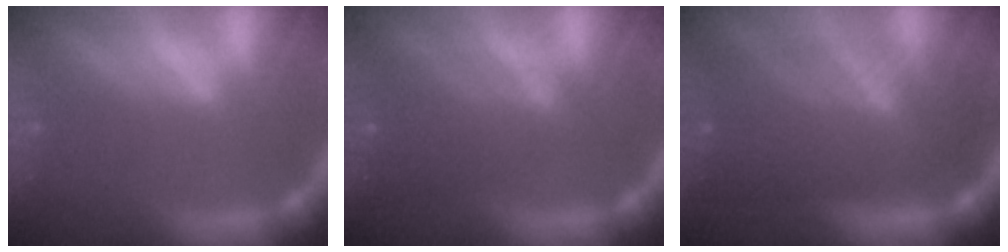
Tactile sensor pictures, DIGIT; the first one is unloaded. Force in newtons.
{"total": 4.6}
{"total": 9.1}